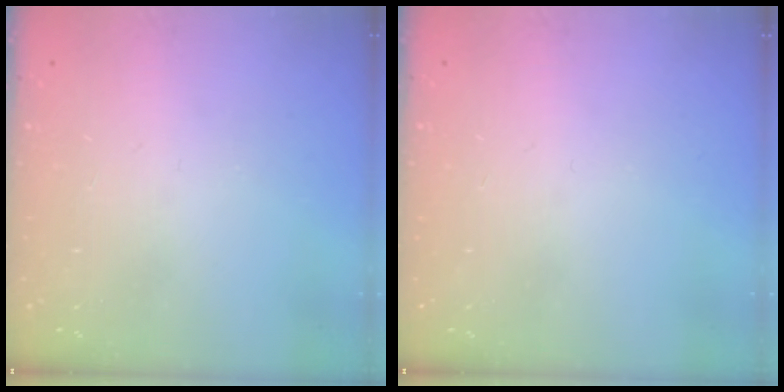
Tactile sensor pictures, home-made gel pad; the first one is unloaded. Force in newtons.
{"total": 0.0}